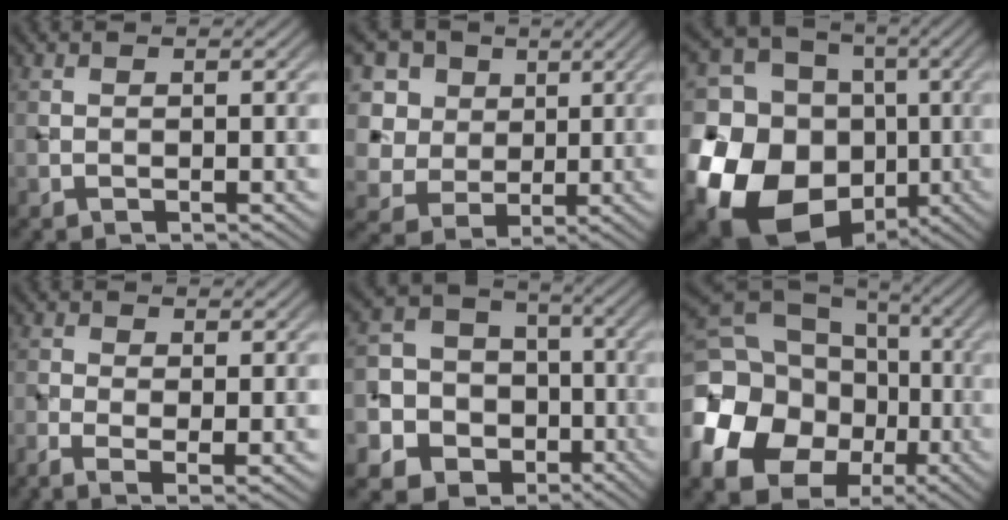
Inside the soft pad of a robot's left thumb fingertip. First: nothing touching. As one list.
[{"total": 10.5, "force": [3.5, 8.7, 4.7], "torque": [-0.168, 0.018, 0.068]}, {"total": 22.2, "force": [-7.0, 18.8, 9.7], "torque": [-0.244, -0.039, -0.134]}, {"total": 3.3, "force": [-0.9, 1.0, 3.0], "torque": [-0.065, -0.007, -0.018]}, {"total": 15.3, "force": [-4.6, 13.7, 4.9], "torque": [-0.184, -0.019, -0.092]}, {"total": 18.6, "force": [-4.4, 14.9, 10.3], "torque": [-0.244, -0.034, -0.088]}]